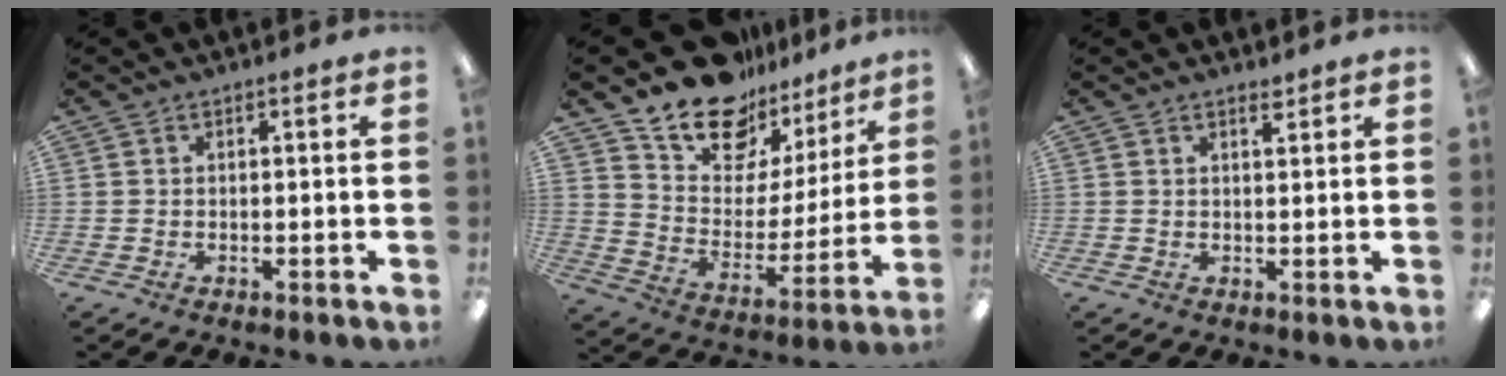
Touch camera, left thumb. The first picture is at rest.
{"total": 17.9, "force": [14.2, 9.5, 5.5], "torque": [-0.111, -0.111, 0.256]}
{"total": 1.8, "force": [1.6, 0.4, 0.8], "torque": [-0.010, -0.005, 0.027]}